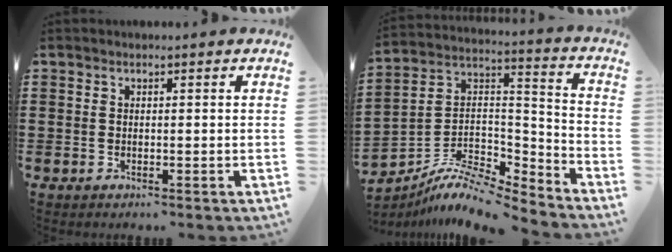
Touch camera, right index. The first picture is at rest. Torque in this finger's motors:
{"motor_torque": [-0.75, 0.76, 0.21, 0.06]}